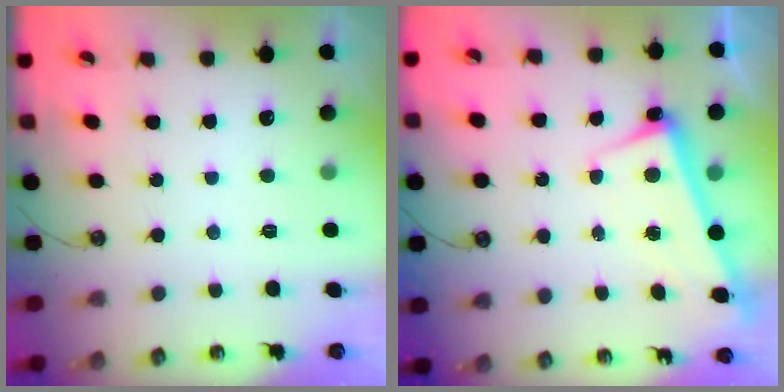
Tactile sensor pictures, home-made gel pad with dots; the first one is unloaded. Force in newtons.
{"total": 2.7, "press": 2.5, "slide": 1.0}